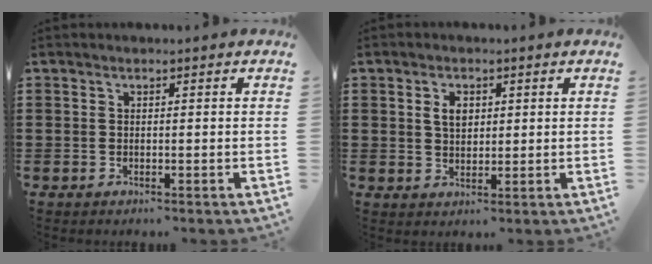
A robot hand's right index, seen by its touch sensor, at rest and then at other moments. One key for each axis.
{"total": 3.1, "fx": 0.9, "fy": 2.0, "fz": 2.2, "tx": -0.049, "ty": 0.010, "tz": 0.016}